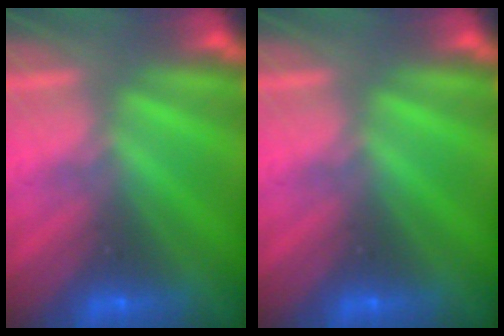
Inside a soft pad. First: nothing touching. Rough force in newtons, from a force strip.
{"total": 0.0}